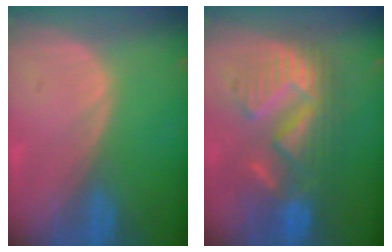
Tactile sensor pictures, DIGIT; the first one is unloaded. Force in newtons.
{"total": 10.1, "press": 10.0, "slide": 0.6}